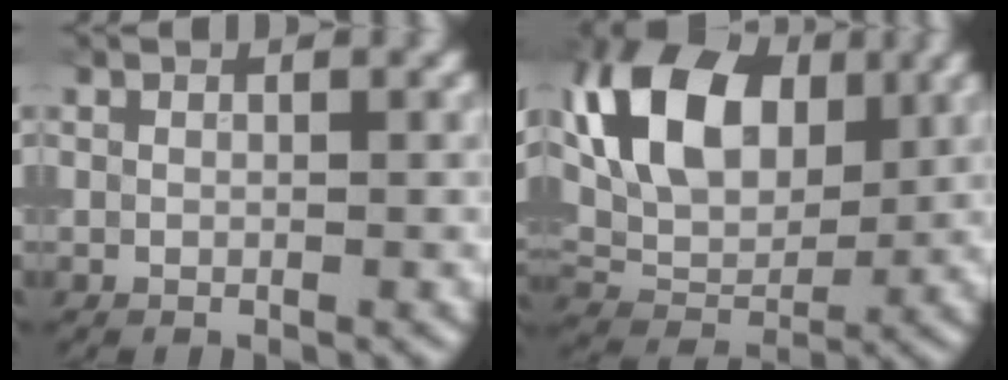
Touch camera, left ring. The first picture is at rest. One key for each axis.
{"total": 10.7, "fx": 3.3, "fy": 6.8, "fz": 7.5, "tx": -0.146, "ty": 0.005, "tz": 0.051}